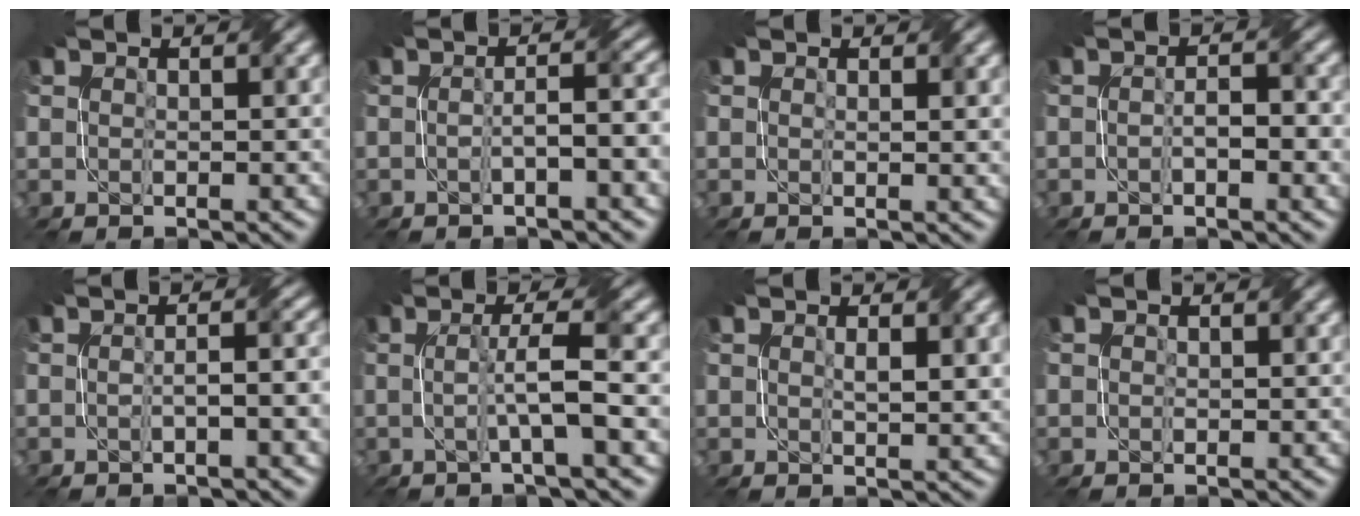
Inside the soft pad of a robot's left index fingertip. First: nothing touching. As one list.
[{"total": 3.3, "force": [-0.6, 0.6, 3.2], "torque": [-0.045, 0.012, -0.015]}, {"total": 1.3, "force": [0.4, 0.1, 1.2], "torque": [-0.018, -0.002, 0.008]}, {"total": 3.1, "force": [-0.6, 1.0, 2.9], "torque": [-0.049, 0.002, -0.009]}, {"total": 2.9, "force": [-0.5, 0.7, 2.8], "torque": [-0.034, 0.009, -0.008]}, {"total": 4.4, "force": [-0.3, 0.3, 4.4], "torque": [-0.075, 0.003, -0.009]}, {"total": 2.2, "force": [0.5, 0.6, 2.1], "torque": [-0.037, 0.000, 0.012]}, {"total": 0.0}]